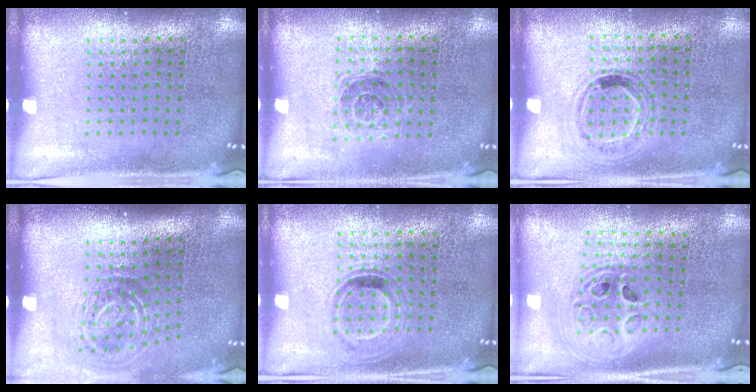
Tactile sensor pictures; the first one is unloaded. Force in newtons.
{"total": 1.1, "press": 1.0, "slide": 0.5}
{"total": 1.0, "press": 0.8, "slide": 0.6}
{"total": 2.0, "press": 1.2, "slide": 1.6}
{"total": 1.0, "press": 0.8, "slide": 0.6}
{"total": 2.1, "press": 1.7, "slide": 1.2}